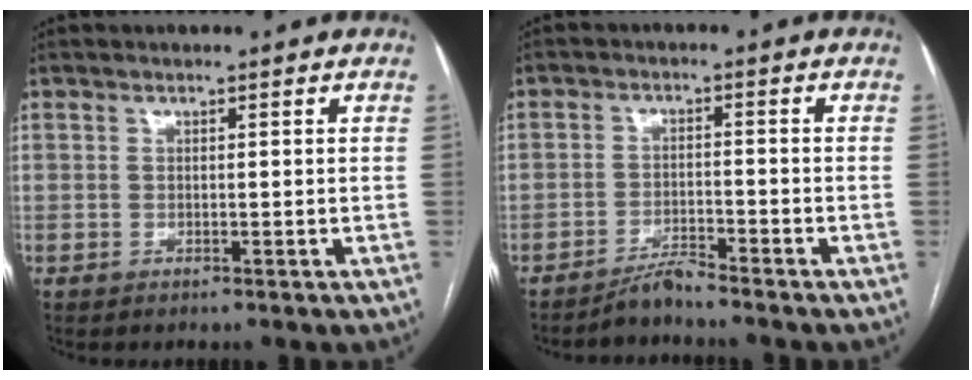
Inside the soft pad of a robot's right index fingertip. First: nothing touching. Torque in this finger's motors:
{"motor_torque": [-0.88, -0.64, -0.12, -0.06]}